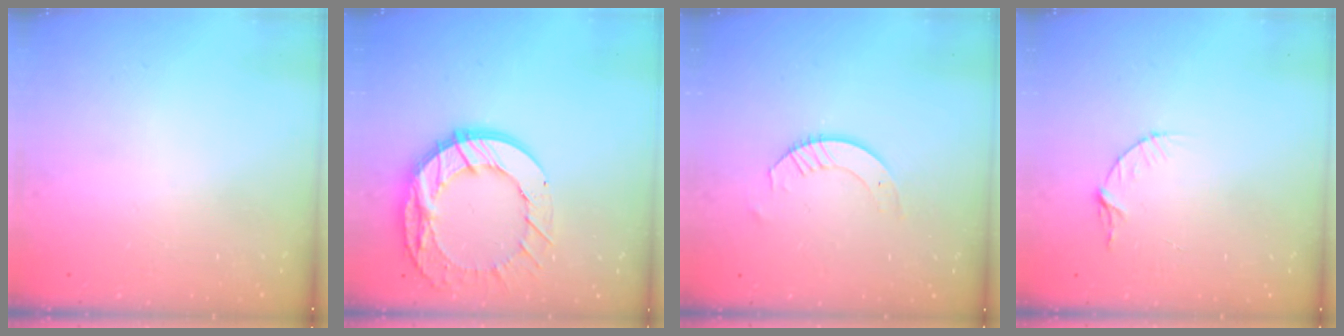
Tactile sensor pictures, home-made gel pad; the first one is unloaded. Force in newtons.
{"total": 18.3, "press": 18.3, "slide": 1.6}
{"total": 3.8, "press": 3.8, "slide": 0.4}
{"total": 3.4, "press": 3.4, "slide": 0.4}